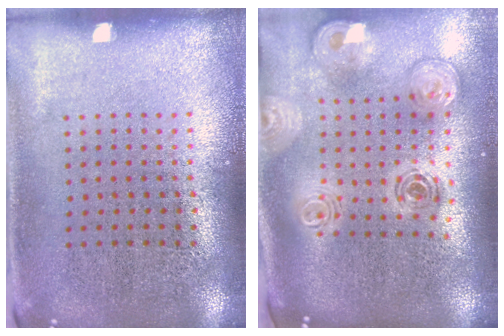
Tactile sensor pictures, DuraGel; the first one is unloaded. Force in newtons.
{"total": 2.1, "press": 1.7, "slide": 1.2}